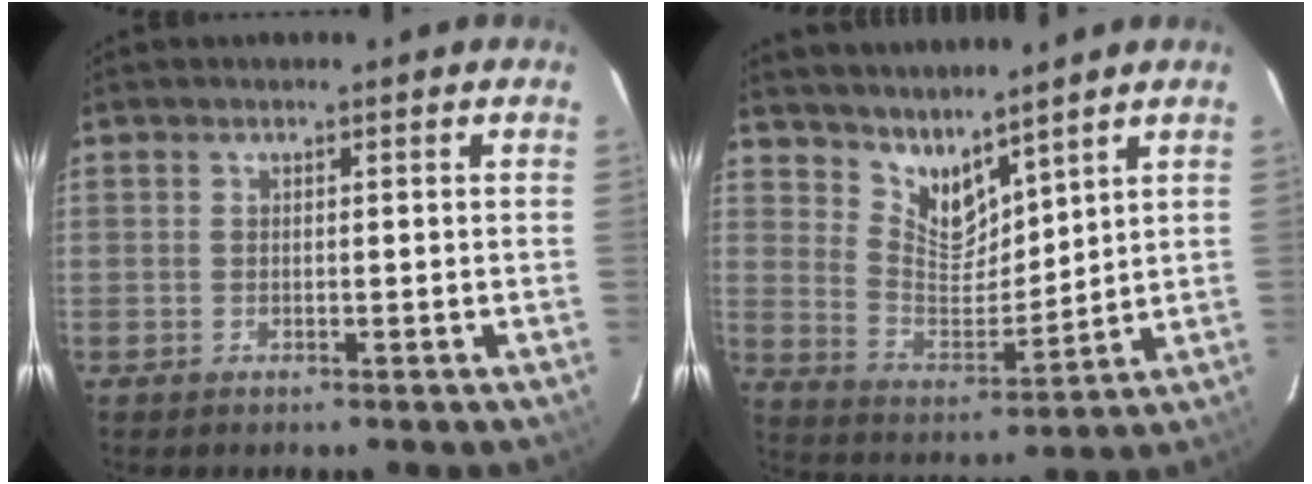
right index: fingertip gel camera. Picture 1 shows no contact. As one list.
[{"total": 9.0, "force": [7.7, 3.3, 3.3], "torque": [-0.062, -0.005, 0.155]}]